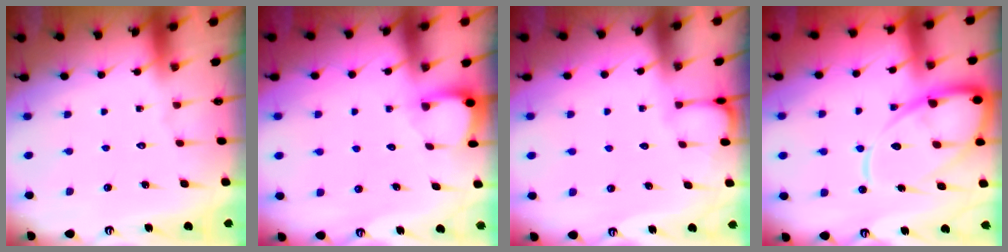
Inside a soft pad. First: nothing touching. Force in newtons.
{"total": 2.4, "press": 2.4, "slide": 0.3}
{"total": 0.8, "press": 0.8, "slide": 0.0}
{"total": 15.8, "press": 15.7, "slide": 1.6}